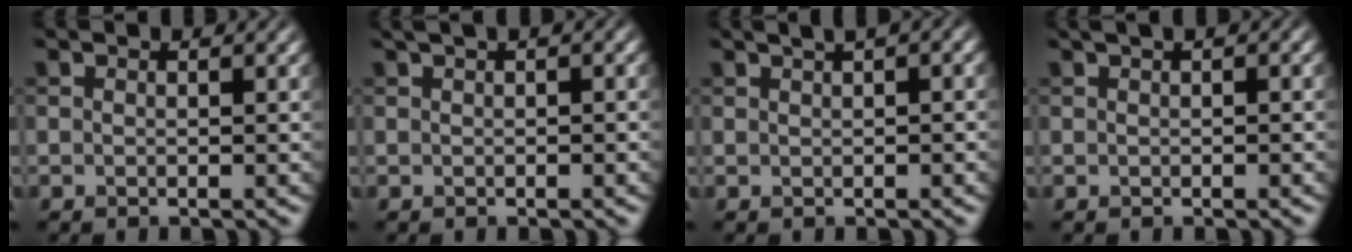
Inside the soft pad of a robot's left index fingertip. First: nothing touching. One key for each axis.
{"total": 2.7, "fx": 1.3, "fy": 0.8, "fz": 2.2, "tx": -0.028, "ty": 0.008, "tz": 0.019}
{"total": 4.7, "fx": 2.3, "fy": 1.9, "fz": 3.6, "tx": -0.036, "ty": 0.031, "tz": 0.017}
{"total": 2.0, "fx": 0.9, "fy": 0.5, "fz": 1.7, "tx": -0.021, "ty": 0.005, "tz": 0.012}